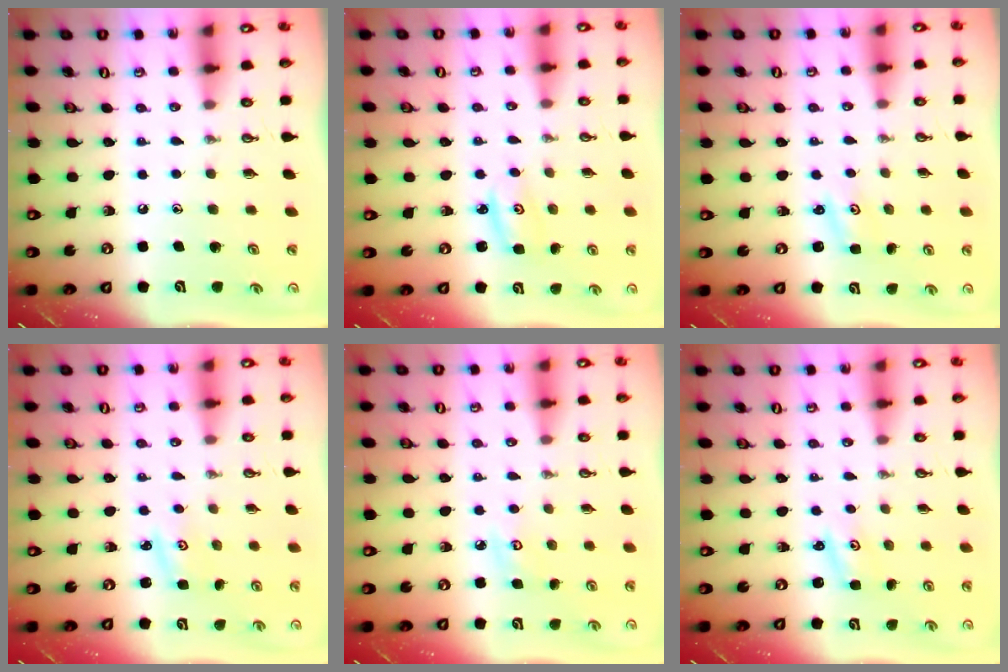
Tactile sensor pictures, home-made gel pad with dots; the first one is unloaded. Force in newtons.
{"total": 2.8, "press": 2.8, "slide": 0.3}
{"total": 1.5, "press": 1.4, "slide": 0.2}
{"total": 2.6, "press": 2.6, "slide": 0.4}
{"total": 4.7, "press": 4.6, "slide": 0.4}
{"total": 1.5, "press": 1.5, "slide": 0.2}